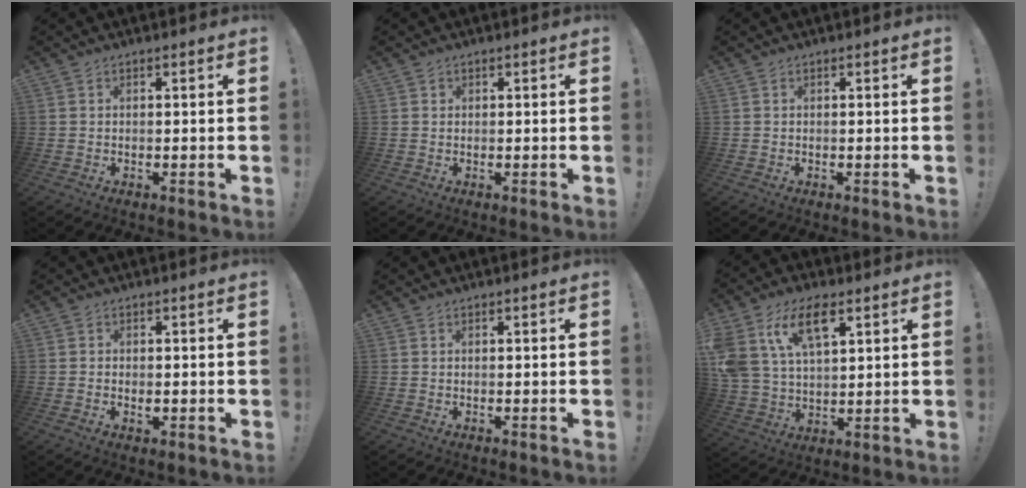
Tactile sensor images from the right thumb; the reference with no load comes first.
{"total": 0.7, "force": [0.6, 0.1, 0.0], "torque": [0.007, -0.004, 0.011]}
{"total": 0.0}
{"total": 1.3, "force": [-0.6, 0.9, 0.8], "torque": [-0.010, 0.002, -0.010]}
{"total": 0.0}
{"total": 14.6, "force": [7.1, 8.2, 9.7], "torque": [-0.204, -0.017, 0.129]}